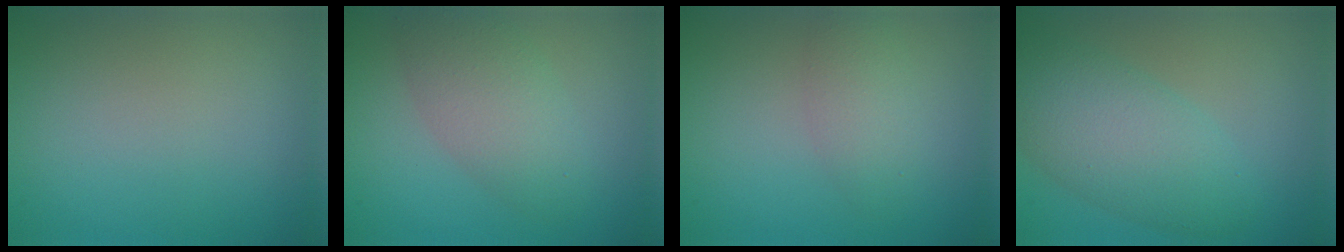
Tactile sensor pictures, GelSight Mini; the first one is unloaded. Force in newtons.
{"total": 4.4, "press": 4.3, "slide": 0.4}
{"total": 2.3, "press": 2.3, "slide": 0.0}
{"total": 6.0, "press": 6.0, "slide": 0.4}